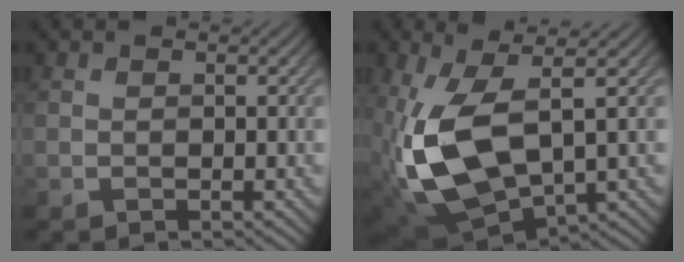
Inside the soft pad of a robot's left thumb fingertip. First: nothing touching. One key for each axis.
{"total": 12.8, "fx": 0.1, "fy": 6.6, "fz": 11.0, "tx": -0.269, "ty": -0.032, "tz": 0.013}